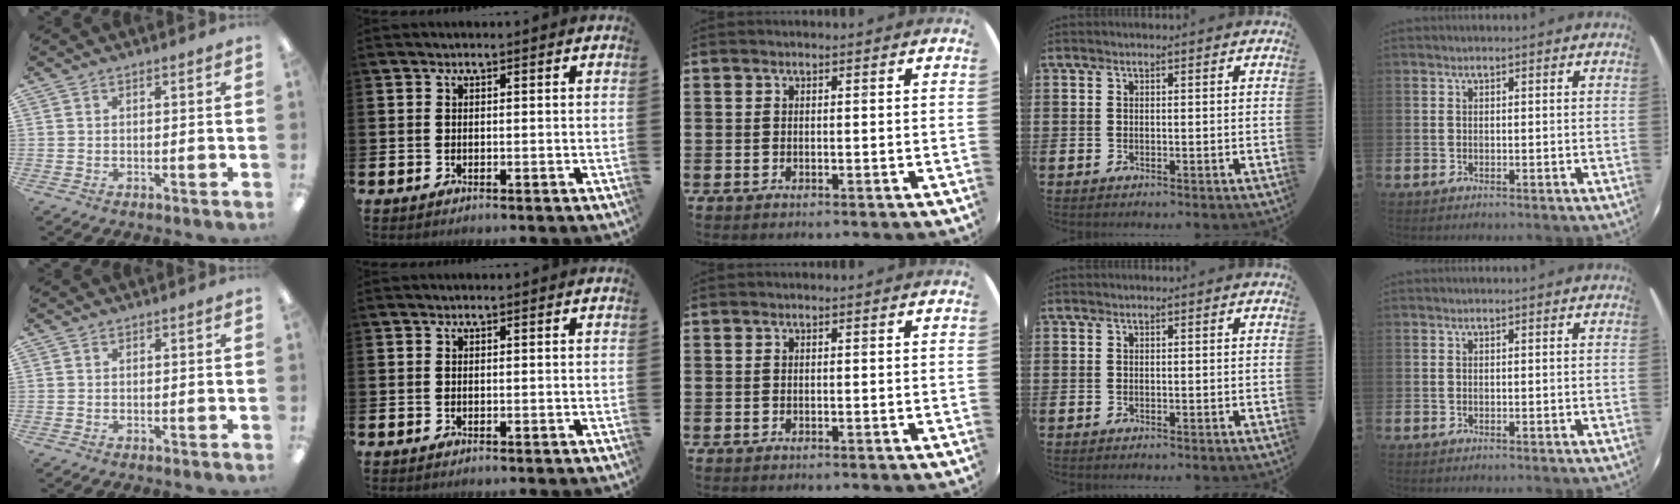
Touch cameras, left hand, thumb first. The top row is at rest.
{}